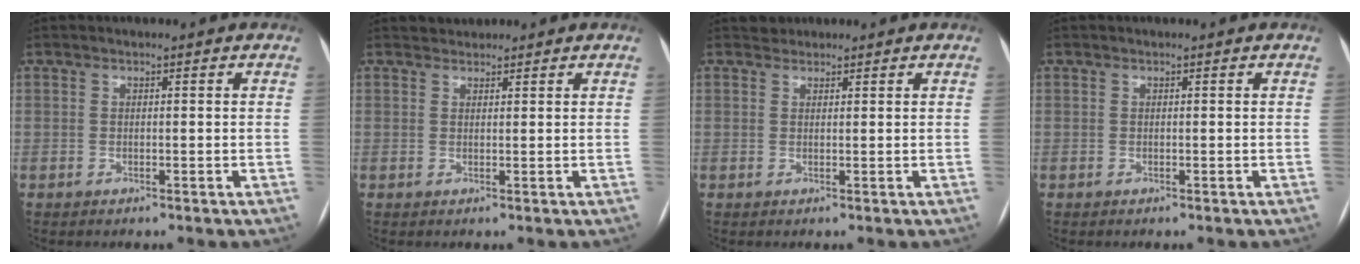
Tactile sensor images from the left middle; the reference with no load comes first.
{"total": 1.4, "force": [1.3, 0.5, -0.4], "torque": [0.002, 0.010, 0.024]}
{"total": 1.2, "force": [1.0, 0.5, -0.4], "torque": [0.005, 0.006, 0.017]}
{"total": 0.0}